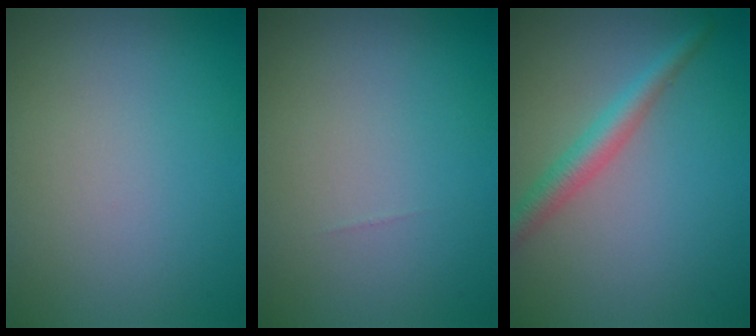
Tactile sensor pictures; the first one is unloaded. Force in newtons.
{"total": 0.0}
{"total": 2.8, "press": 2.8, "slide": 0.0}